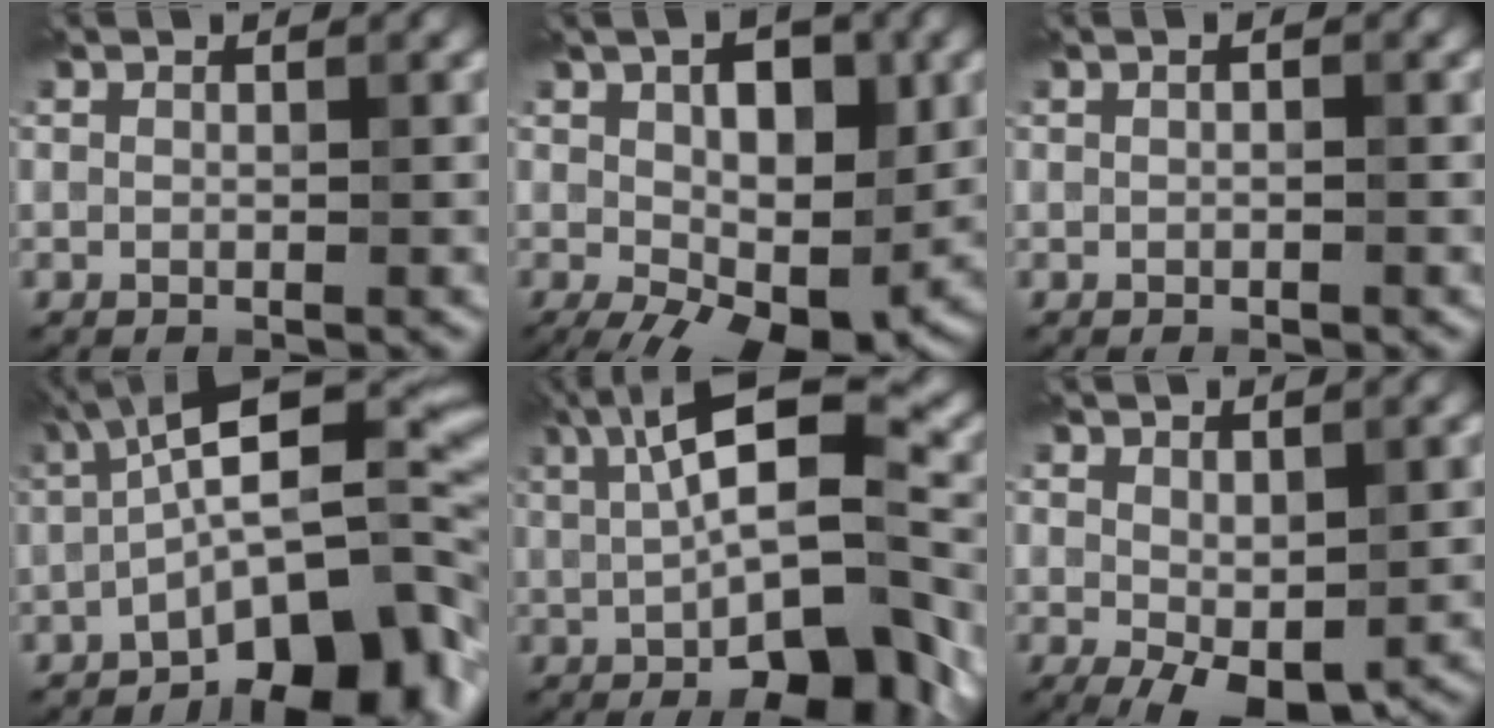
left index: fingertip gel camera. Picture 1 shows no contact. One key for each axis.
{"total": 12.2, "fx": -1.2, "fy": 6.6, "fz": 10.2, "tx": -0.138, "ty": -0.001, "tz": -0.007}
{"total": 0.6, "fx": -0.1, "fy": 0.1, "fz": 0.6, "tx": -0.011, "ty": 0.002, "tz": 0.000}
{"total": 14.1, "fx": -4.0, "fy": 5.2, "fz": 12.5, "tx": -0.157, "ty": 0.027, "tz": -0.067}
{"total": 13.2, "fx": -0.2, "fy": 4.4, "fz": 12.4, "tx": -0.170, "ty": 0.020, "tz": 0.000}
{"total": 4.3, "fx": -0.8, "fy": 2.3, "fz": 3.6, "tx": -0.067, "ty": -0.010, "tz": -0.005}